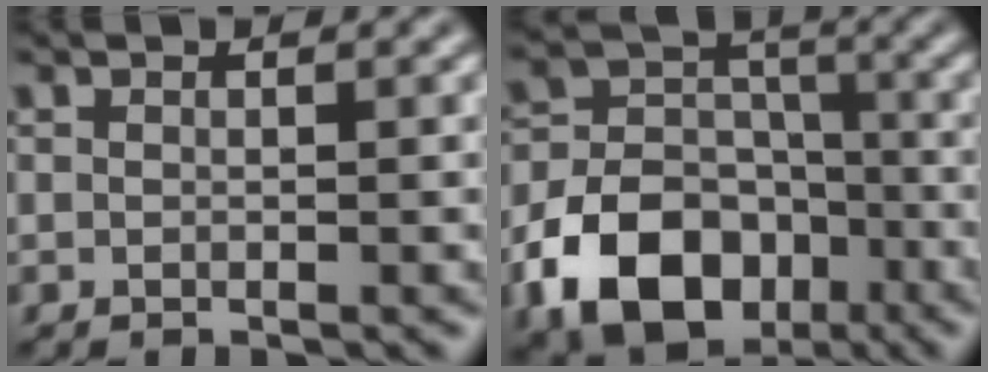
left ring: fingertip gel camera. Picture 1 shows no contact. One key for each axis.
{"total": 11.9, "fx": -5.8, "fy": 8.4, "fz": 6.1, "tx": -0.113, "ty": -0.007, "tz": -0.115}